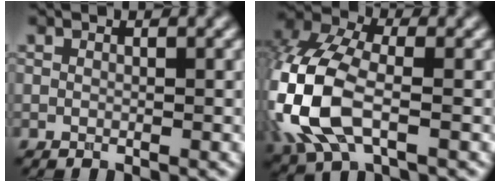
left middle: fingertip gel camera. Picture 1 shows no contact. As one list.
[{"total": 9.2, "force": [-2.4, 5.2, 7.1], "torque": [-0.180, 0.000, -0.060]}]